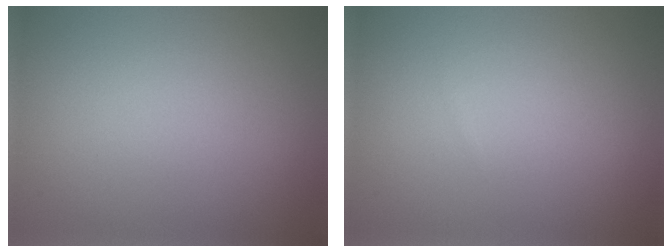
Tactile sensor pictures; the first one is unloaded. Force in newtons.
{"total": 0.0}